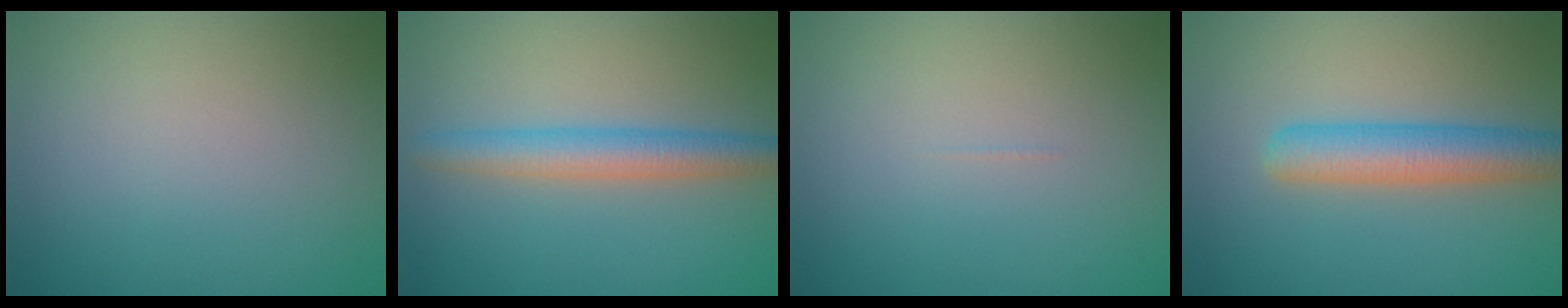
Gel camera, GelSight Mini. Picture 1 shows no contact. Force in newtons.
{"total": 3.9, "press": 3.9, "slide": 0.1}
{"total": 0.0}
{"total": 5.0, "press": 5.0, "slide": 0.1}